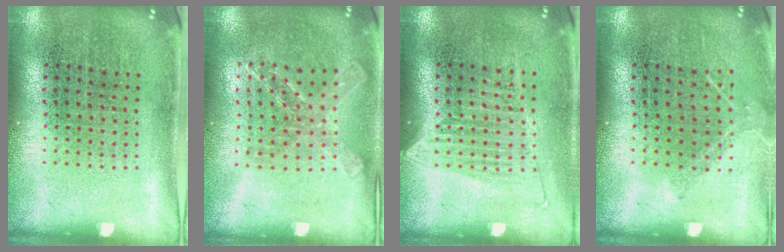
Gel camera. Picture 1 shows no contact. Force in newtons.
{"total": 1.4, "press": 1.3, "slide": 0.4}
{"total": 1.3, "press": 1.1, "slide": 0.6}
{"total": 0.8, "press": 0.8, "slide": 0.2}